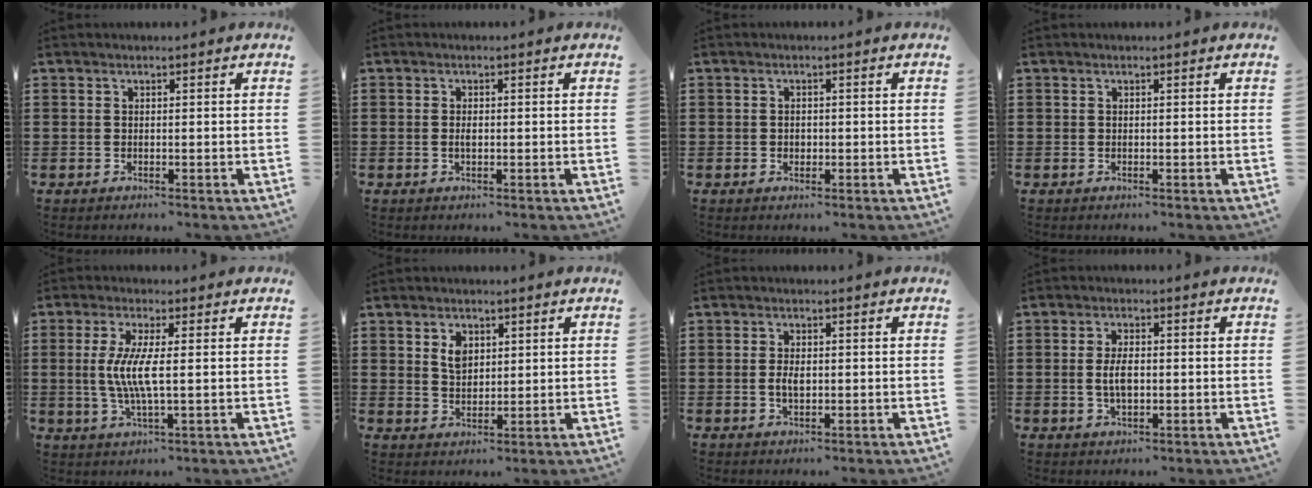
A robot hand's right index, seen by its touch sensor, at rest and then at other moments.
{"total": 1.3, "force": [-0.1, 0.6, 1.1], "torque": [-0.023, 0.002, -0.003]}
{"total": 1.0, "force": [-0.1, 0.9, 0.5], "torque": [-0.012, 0.006, -0.002]}
{"total": 0.0}
{"total": 6.0, "force": [0.1, 0.7, 6.0], "torque": [-0.131, -0.013, -0.007]}
{"total": 3.2, "force": [1.3, 2.1, 2.0], "torque": [-0.048, 0.007, 0.024]}
{"total": 2.5, "force": [-0.2, 1.2, 2.1], "torque": [-0.042, 0.002, -0.004]}
{"total": 4.2, "force": [-0.2, 2.0, 3.8], "torque": [-0.080, 0.002, -0.006]}